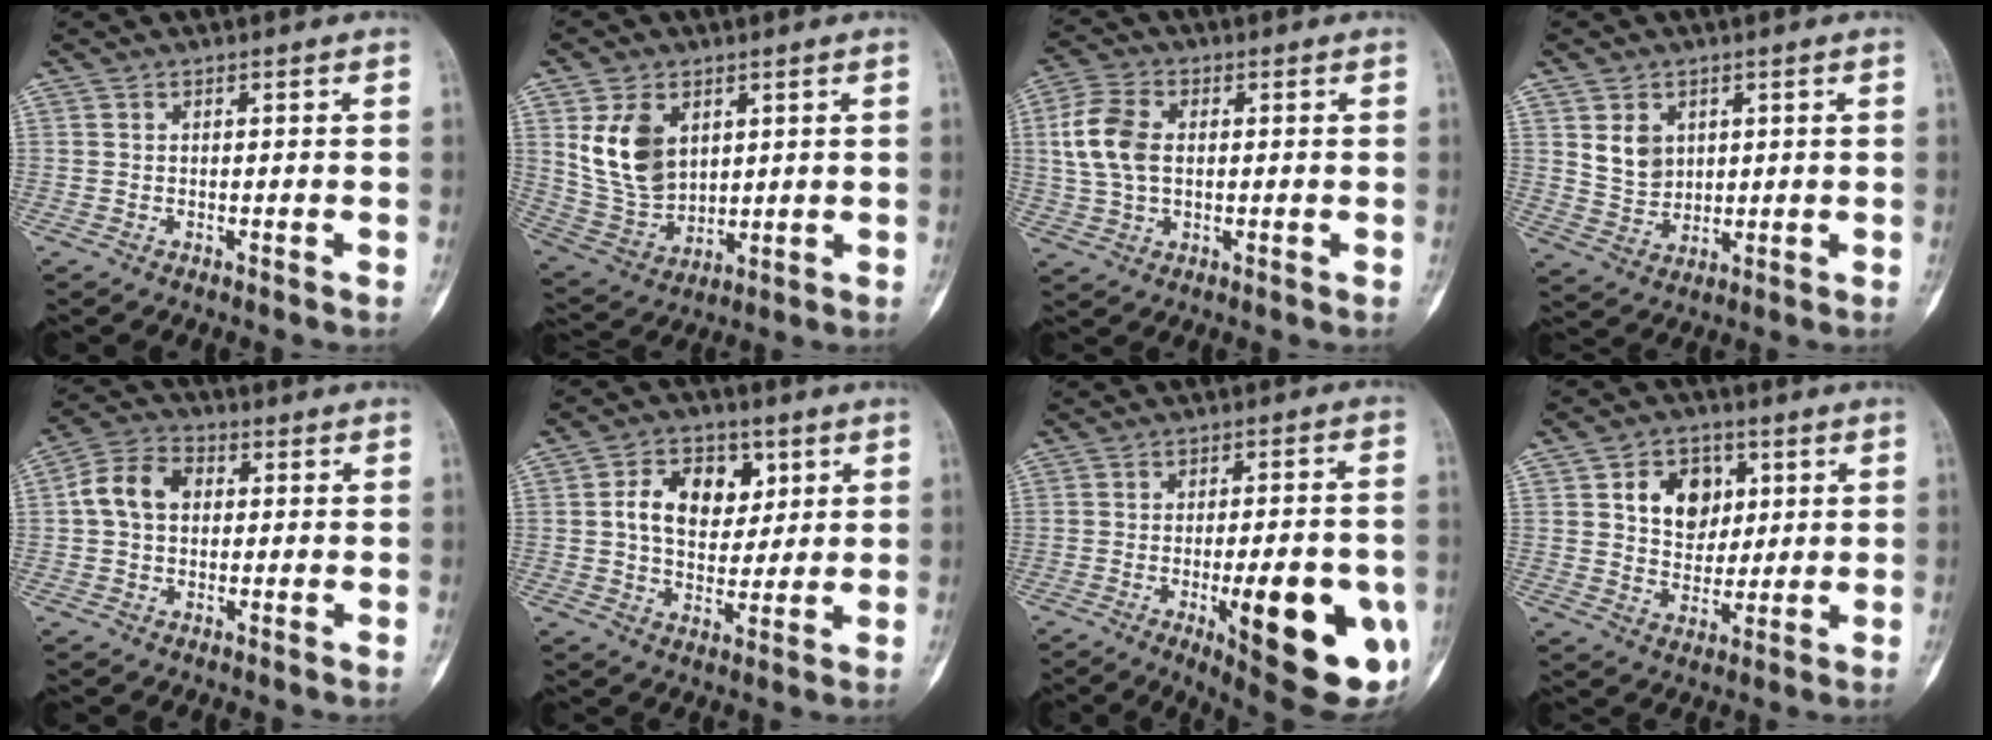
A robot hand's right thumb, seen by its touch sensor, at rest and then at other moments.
{"total": 11.9, "force": [3.9, 8.1, 7.7], "torque": [-0.126, -0.017, 0.092]}
{"total": 9.4, "force": [0.9, 6.2, 7.1], "torque": [-0.148, 0.010, 0.018]}
{"total": 6.0, "force": [2.1, 4.7, 3.1], "torque": [-0.035, -0.019, 0.049]}
{"total": 8.2, "force": [0.9, 6.1, 5.4], "torque": [-0.094, 0.023, 0.009]}
{"total": 11.2, "force": [3.0, 7.9, 7.4], "torque": [-0.083, -0.002, 0.049]}
{"total": 20.9, "force": [-6.5, 6.1, 19.0], "torque": [-0.199, 0.003, -0.070]}
{"total": 10.0, "force": [3.1, 7.7, 5.6], "torque": [-0.047, -0.010, 0.055]}